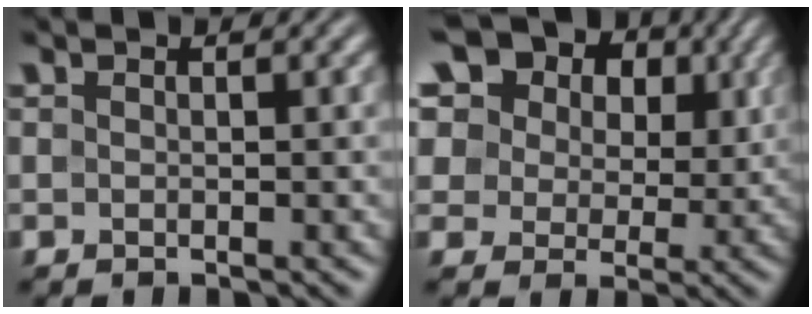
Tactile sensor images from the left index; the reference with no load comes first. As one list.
[{"total": 19.4, "force": [9.7, 13.9, 9.4], "torque": [-0.223, 0.049, 0.161]}]